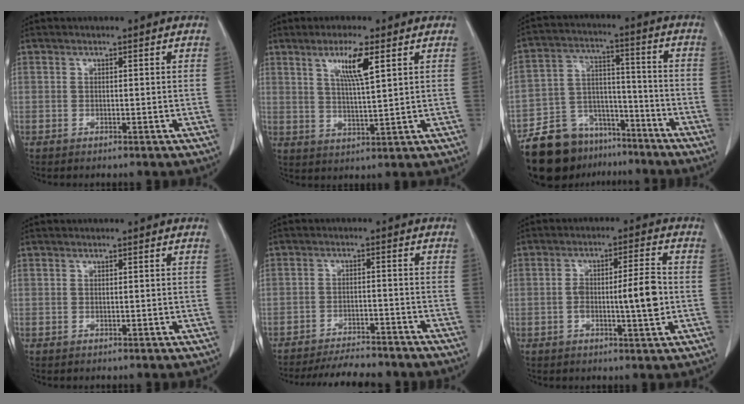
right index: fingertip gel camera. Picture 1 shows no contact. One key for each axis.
{"total": 6.5, "fx": 3.2, "fy": 0.1, "fz": 5.7, "tx": -0.104, "ty": -0.005, "tz": 0.057}
{"total": 14.7, "fx": -11.1, "fy": 8.3, "fz": 5.0, "tx": -0.087, "ty": 0.042, "tz": -0.188}
{"total": 0.0}
{"total": 10.5, "fx": -9.8, "fy": 2.0, "fz": 3.3, "tx": -0.042, "ty": -0.005, "tz": -0.139}
{"total": 7.4, "fx": -1.1, "fy": 0.9, "fz": 7.3, "tx": -0.122, "ty": 0.008, "tz": -0.019}